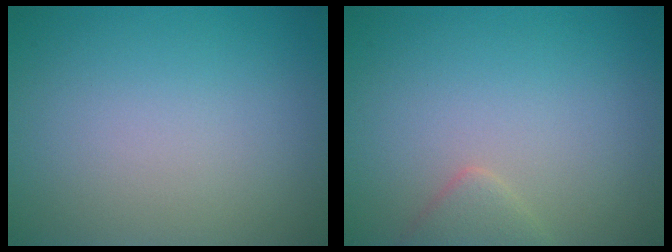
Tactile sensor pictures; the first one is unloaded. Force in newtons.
{"total": 1.6, "press": 1.6, "slide": 0.1}